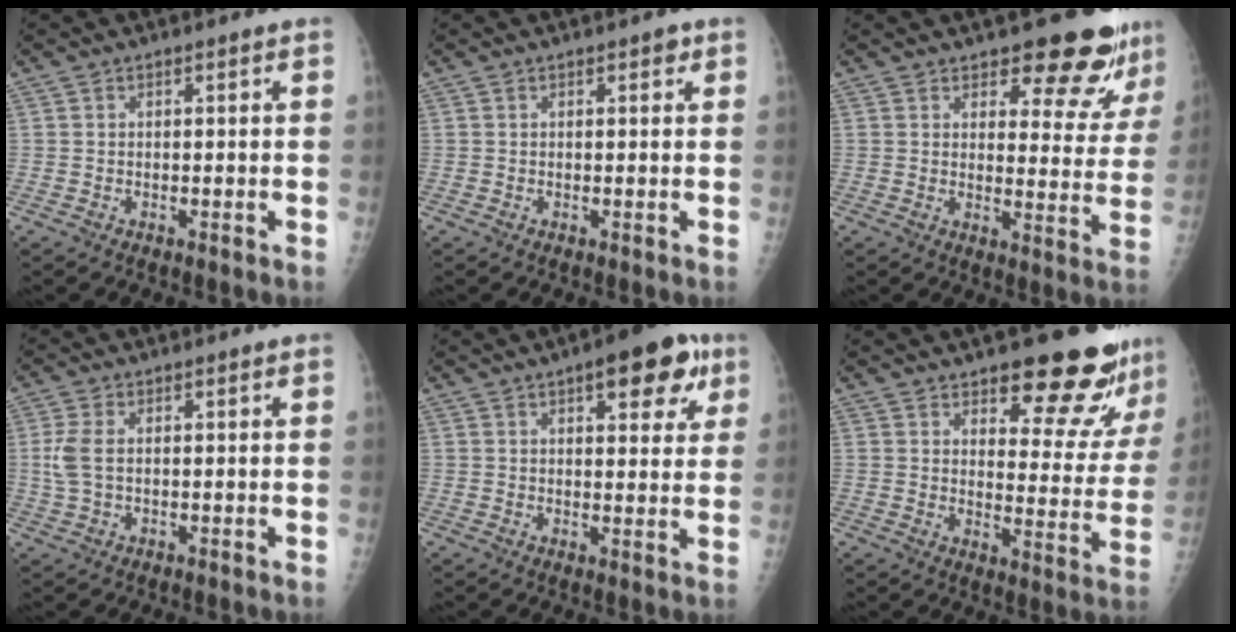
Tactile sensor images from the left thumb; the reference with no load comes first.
{"total": 1.1, "force": [0.6, 0.5, 0.7], "torque": [-0.001, 0.000, 0.004]}
{"total": 12.5, "force": [10.4, 4.1, 5.6], "torque": [-0.027, -0.079, 0.121]}
{"total": 4.0, "force": [0.1, 2.4, 3.2], "torque": [-0.095, 0.005, -0.001]}
{"total": 11.0, "force": [5.6, 4.6, 8.3], "torque": [-0.068, -0.012, 0.065]}
{"total": 16.9, "force": [13.5, 5.3, 8.6], "torque": [-0.062, -0.099, 0.169]}